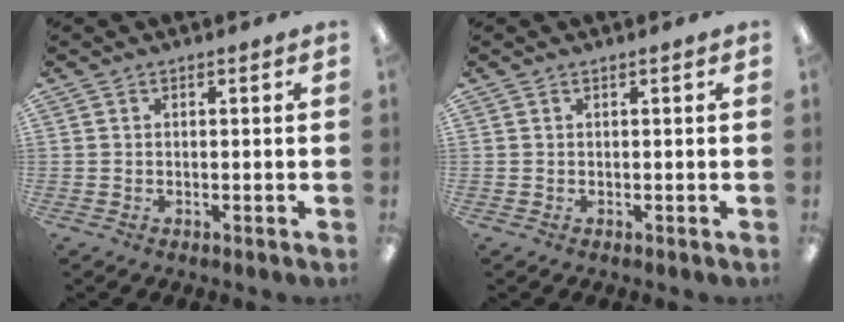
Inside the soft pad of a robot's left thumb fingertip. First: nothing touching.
{"total": 0.0}